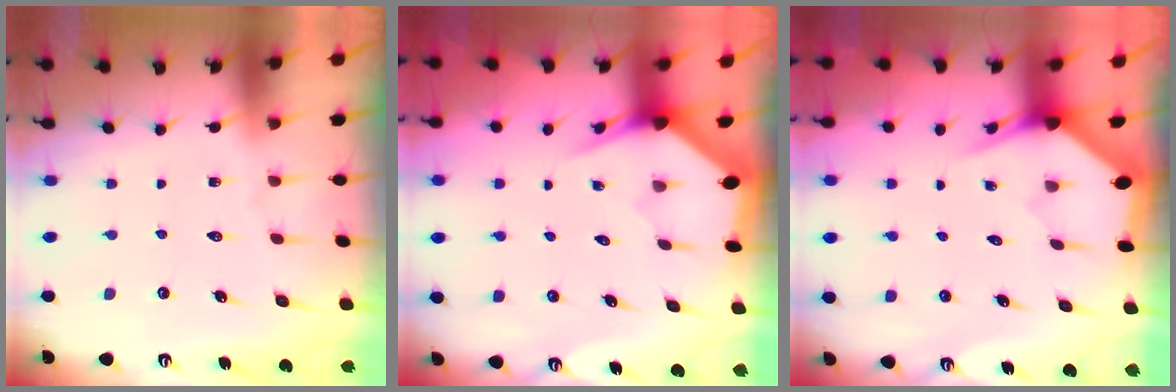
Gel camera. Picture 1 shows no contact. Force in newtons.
{"total": 3.0, "press": 3.0, "slide": 0.1}
{"total": 3.0, "press": 3.0, "slide": 0.0}